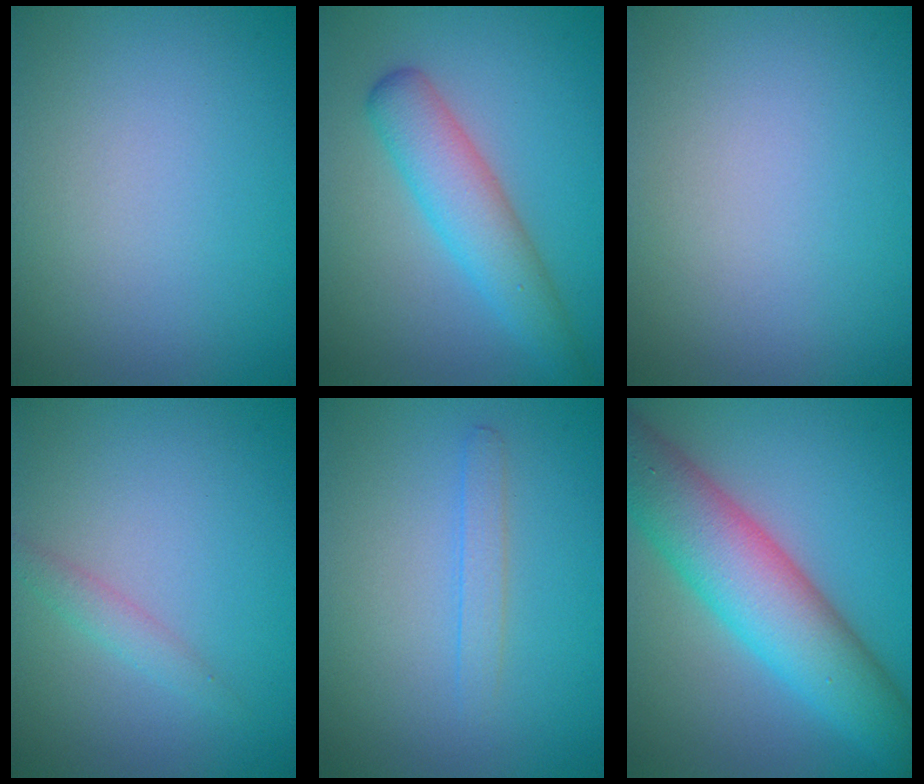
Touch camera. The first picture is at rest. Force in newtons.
{"total": 4.5, "press": 4.5, "slide": 0.2}
{"total": 0.0}
{"total": 1.3, "press": 1.3, "slide": 0.0}
{"total": 1.3, "press": 1.3, "slide": 0.1}
{"total": 9.3, "press": 9.3, "slide": 0.3}